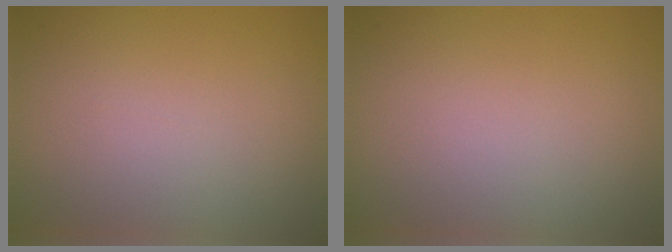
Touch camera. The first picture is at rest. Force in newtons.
{"total": 0.0}